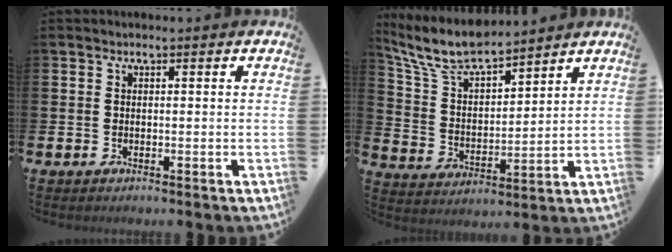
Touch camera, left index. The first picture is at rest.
{"total": 8.3, "force": [7.6, 1.7, 3.0], "torque": [-0.092, -0.038, 0.135]}